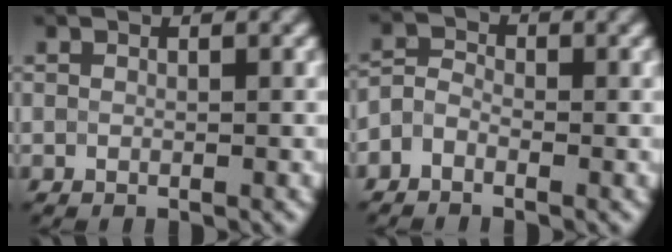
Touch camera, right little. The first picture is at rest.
{"total": 1.9, "force": [-1.1, 1.2, 1.0], "torque": [-0.018, 0.005, -0.033]}